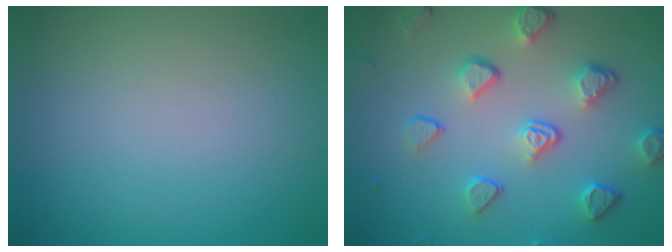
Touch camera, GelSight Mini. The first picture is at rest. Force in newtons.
{"total": 4.9, "press": 3.7, "slide": 3.2}